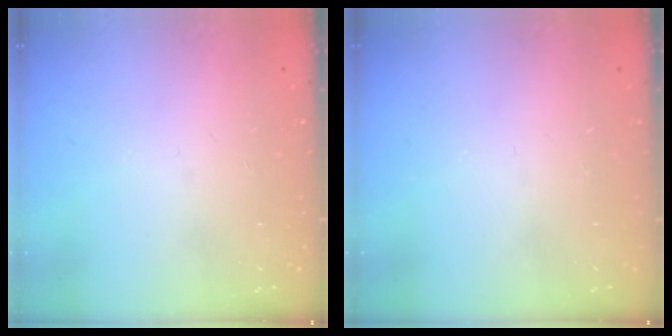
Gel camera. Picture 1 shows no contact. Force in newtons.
{"total": 0.0}